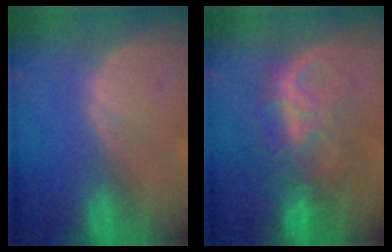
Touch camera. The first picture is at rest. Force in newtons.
{"total": 6.5, "press": 6.5, "slide": 0.3}